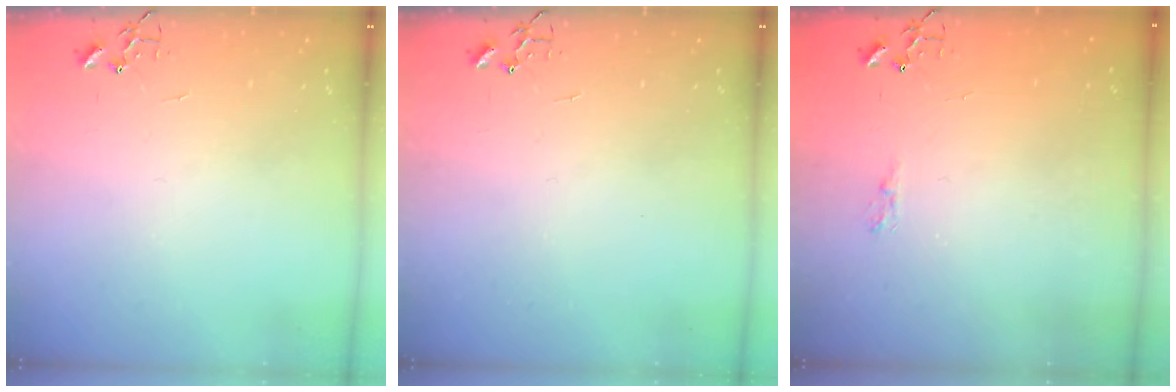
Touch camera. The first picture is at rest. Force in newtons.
{"total": 0.0}
{"total": 5.1, "press": 5.1, "slide": 0.4}